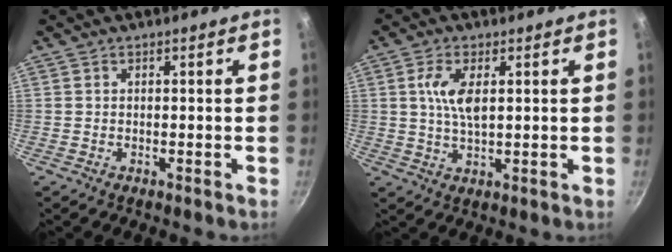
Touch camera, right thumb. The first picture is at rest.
{"total": 6.3, "force": [1.5, 2.7, 5.5], "torque": [-0.107, -0.002, 0.028]}